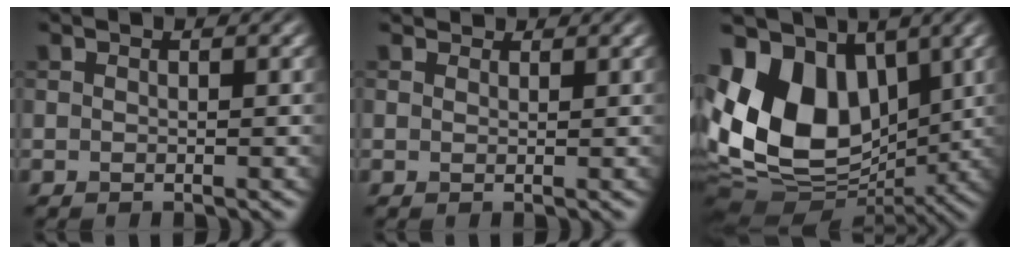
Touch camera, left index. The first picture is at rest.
{"total": 1.3, "force": [1.1, 0.6, 0.3], "torque": [-0.013, -0.002, 0.011]}
{"total": 13.2, "force": [1.4, 9.1, 9.4], "torque": [-0.202, 0.002, 0.012]}